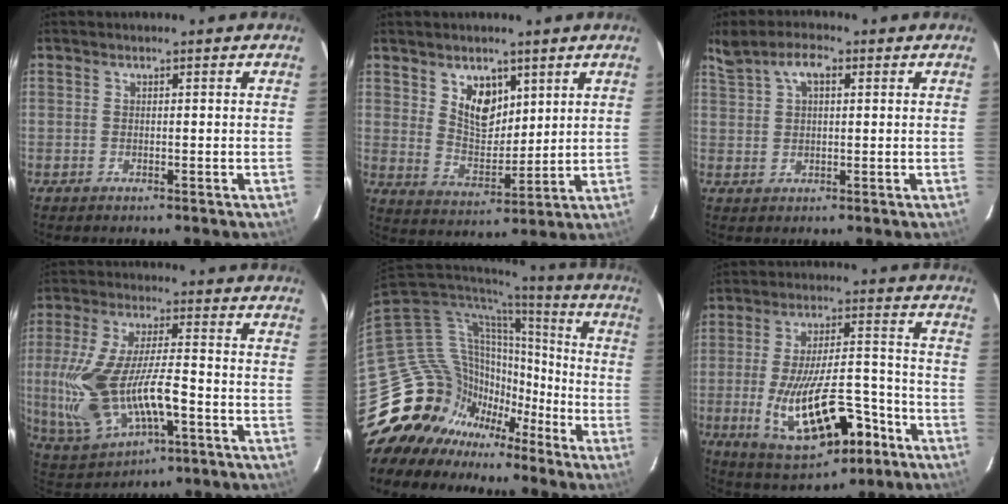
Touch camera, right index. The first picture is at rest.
{"total": 8.3, "force": [4.3, 5.2, 4.8], "torque": [-0.075, 0.001, 0.088]}
{"total": 5.2, "force": [2.8, 2.3, 3.8], "torque": [-0.071, 0.014, 0.052]}
{"total": 19.1, "force": [-4.0, 8.3, 16.7], "torque": [-0.357, -0.012, -0.055]}
{"total": 22.1, "force": [-13.3, 16.1, 7.3], "torque": [-0.176, 0.018, -0.218]}
{"total": 18.8, "force": [-7.8, 7.7, 15.3], "torque": [-0.287, -0.011, -0.097]}